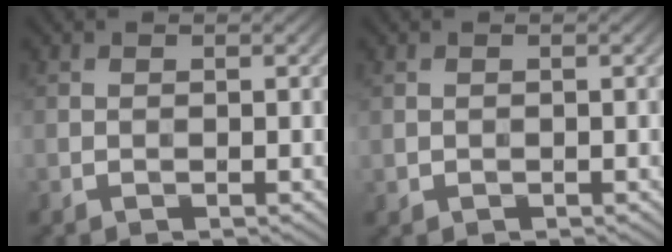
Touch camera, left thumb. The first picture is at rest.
{"total": 0.5, "force": [0.0, 0.5, 0.1], "torque": [-0.003, -0.004, 0.001]}